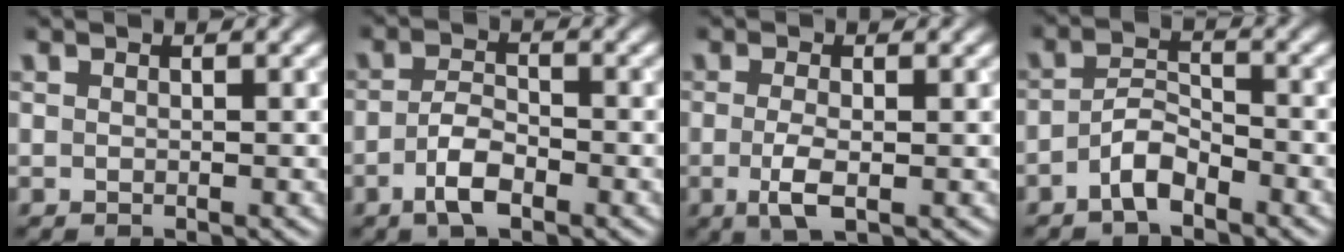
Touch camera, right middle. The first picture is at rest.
{"total": 3.2, "force": [-1.6, 1.2, 2.5], "torque": [-0.052, 0.001, -0.036]}
{"total": 2.8, "force": [-0.7, 0.9, 2.6], "torque": [-0.059, -0.010, -0.014]}
{"total": 3.1, "force": [-2.1, 1.1, 2.0], "torque": [-0.039, 0.009, -0.045]}